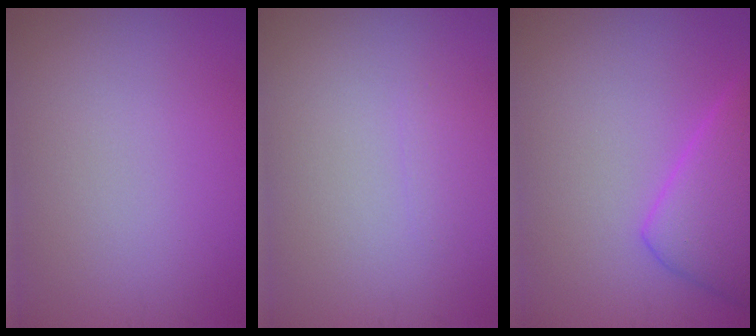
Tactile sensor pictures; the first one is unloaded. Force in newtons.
{"total": 0.6, "press": 0.6, "slide": 0.0}
{"total": 5.4, "press": 5.4, "slide": 0.3}